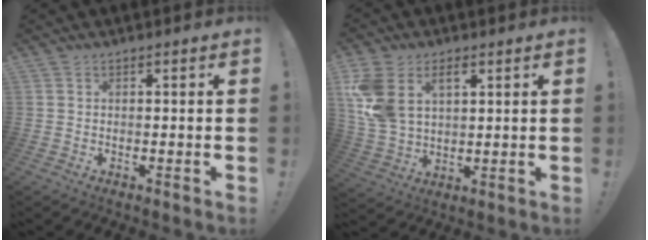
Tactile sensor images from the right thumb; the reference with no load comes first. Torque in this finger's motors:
{"motor_torque": [1.26, 2.61, 1.49, 0.47, 0.12]}